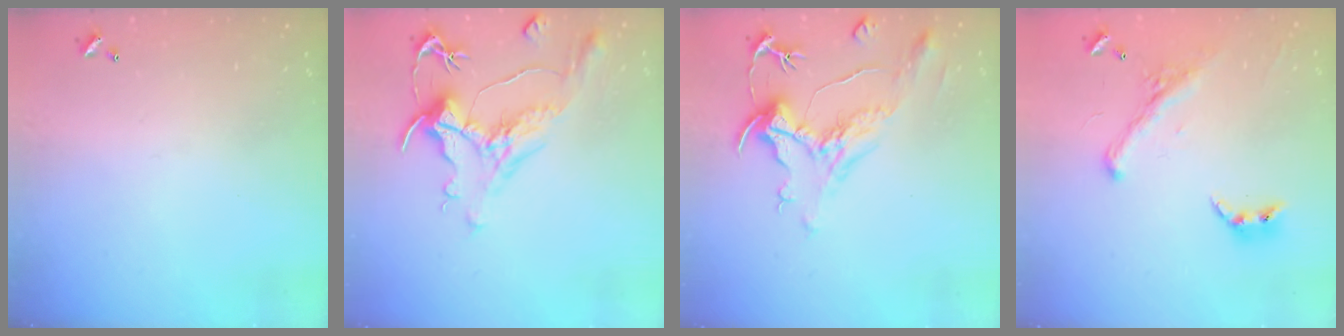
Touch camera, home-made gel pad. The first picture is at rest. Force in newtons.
{"total": 1.1, "press": 0.2, "slide": 1.1}
{"total": 1.9, "press": 1.4, "slide": 1.2}
{"total": 2.6, "press": 2.3, "slide": 1.3}